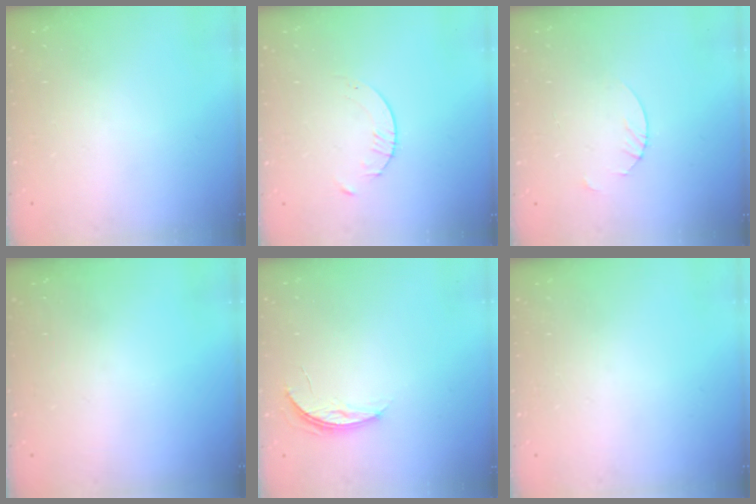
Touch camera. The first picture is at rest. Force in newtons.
{"total": 2.1, "press": 2.1, "slide": 0.3}
{"total": 1.8, "press": 1.8, "slide": 0.2}
{"total": 0.0}
{"total": 3.9, "press": 3.9, "slide": 0.4}
{"total": 0.0}